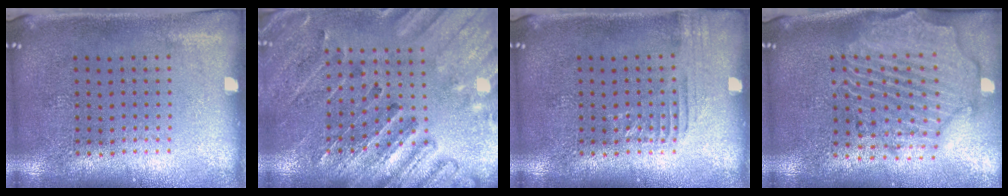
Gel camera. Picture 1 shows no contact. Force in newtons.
{"total": 2.6, "press": 2.6, "slide": 0.4}
{"total": 1.2, "press": 1.2, "slide": 0.1}
{"total": 2.8, "press": 2.5, "slide": 1.3}